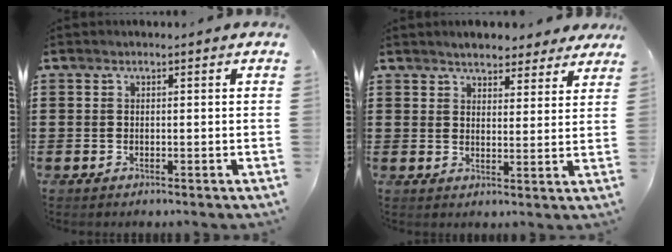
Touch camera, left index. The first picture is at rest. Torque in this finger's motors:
{"motor_torque": [0.65, 0.77, 0.61, 0.08]}